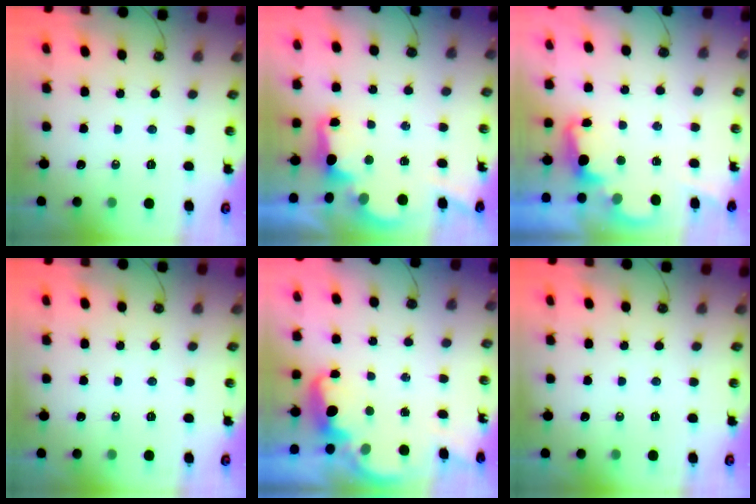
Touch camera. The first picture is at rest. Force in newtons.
{"total": 2.6, "press": 2.4, "slide": 0.8}
{"total": 2.5, "press": 2.5, "slide": 0.5}
{"total": 0.0}
{"total": 3.3, "press": 3.3, "slide": 0.6}
{"total": 0.0}